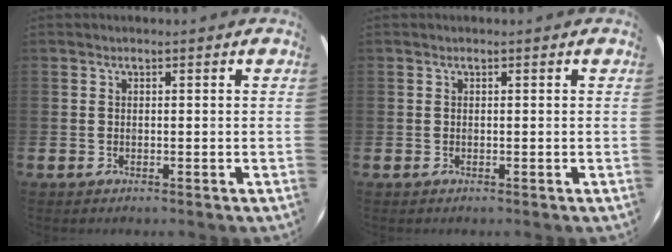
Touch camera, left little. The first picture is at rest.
{"total": 0.0}